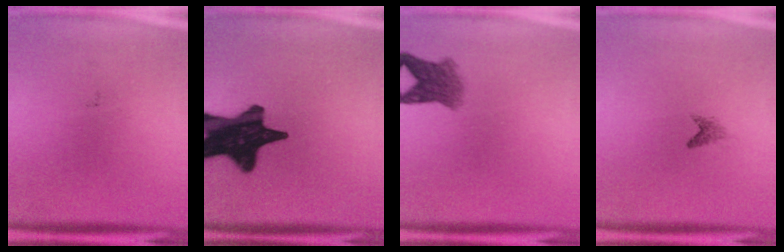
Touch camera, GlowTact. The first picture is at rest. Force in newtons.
{"total": 18.9}
{"total": 4.4}
{"total": 1.0}